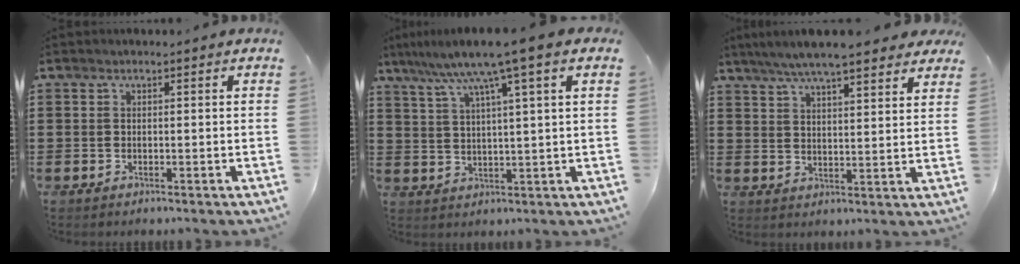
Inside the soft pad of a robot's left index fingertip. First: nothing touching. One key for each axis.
{"total": 7.9, "fx": 5.0, "fy": -0.4, "fz": 6.1, "tx": -0.135, "ty": -0.019, "tz": 0.081}
{"total": 6.5, "fx": 5.9, "fy": 0.6, "fz": 2.9, "tx": -0.076, "ty": -0.016, "tz": 0.104}